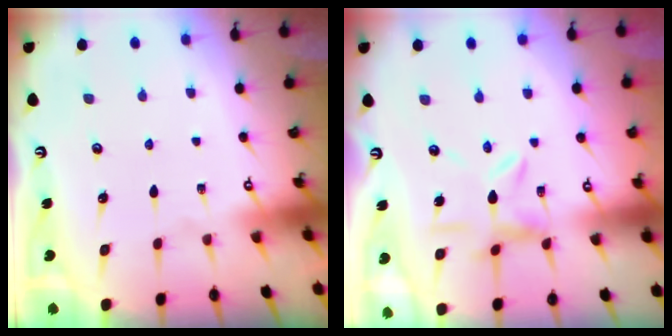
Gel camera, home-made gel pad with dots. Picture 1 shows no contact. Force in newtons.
{"total": 6.4, "press": 6.3, "slide": 0.7}